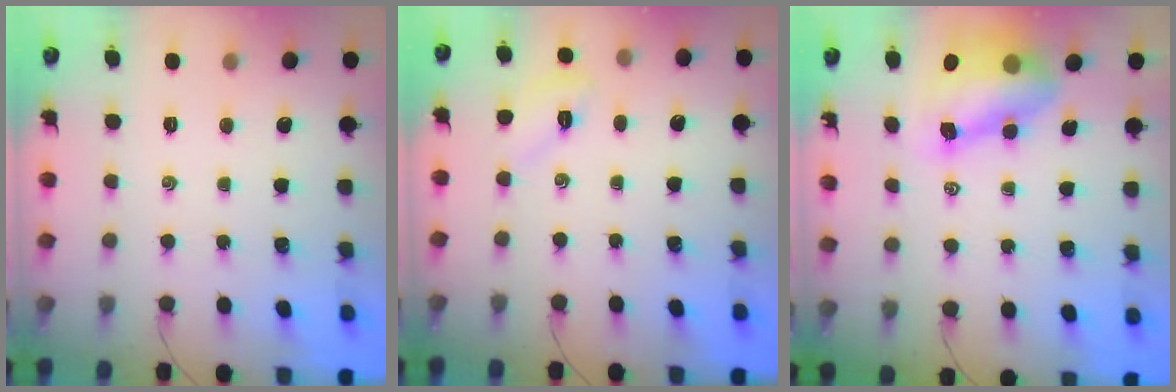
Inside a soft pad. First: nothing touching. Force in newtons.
{"total": 5.5, "press": 5.3, "slide": 1.4}
{"total": 9.3, "press": 9.0, "slide": 2.2}